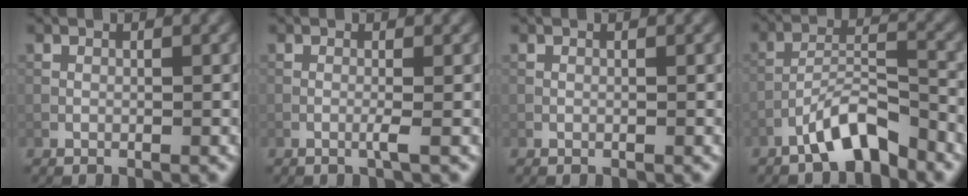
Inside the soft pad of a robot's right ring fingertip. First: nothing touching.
{"total": 1.0, "force": [-0.3, 0.0, 1.0], "torque": [-0.019, 0.002, -0.012]}
{"total": 0.0}
{"total": 5.2, "force": [-3.8, 1.4, 3.3], "torque": [-0.055, 0.011, -0.073]}